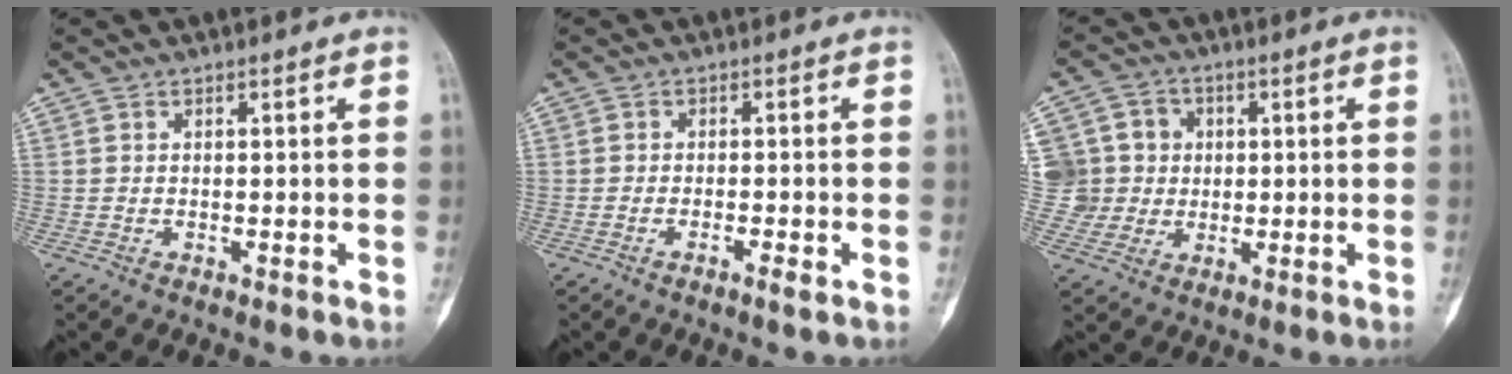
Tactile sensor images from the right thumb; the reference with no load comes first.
{"total": 1.6, "force": [-1.0, 0.1, 1.3], "torque": [-0.027, 0.003, -0.020]}
{"total": 9.1, "force": [1.3, 8.9, 1.6], "torque": [0.004, 0.017, 0.025]}